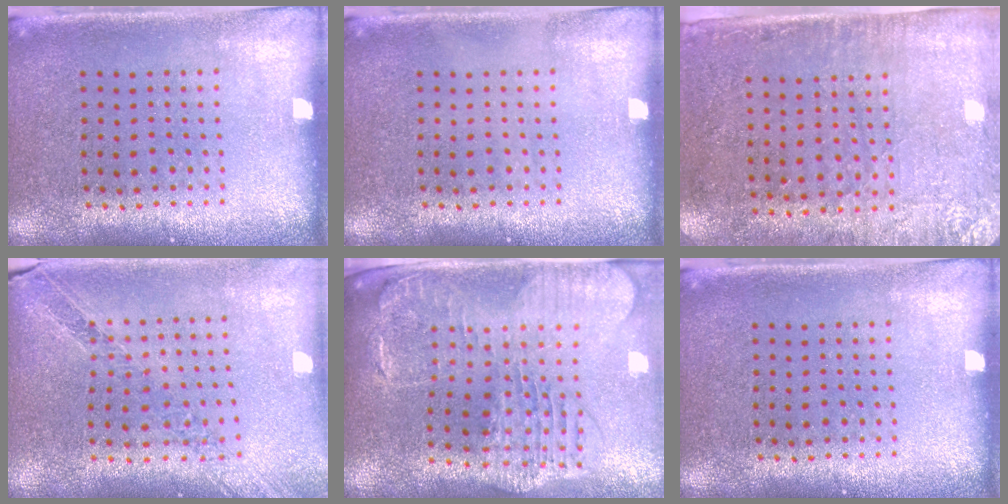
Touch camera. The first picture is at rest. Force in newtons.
{"total": 0.0}
{"total": 2.9, "press": 2.4, "slide": 1.6}
{"total": 1.1, "press": 1.1, "slide": 0.1}
{"total": 2.5, "press": 2.2, "slide": 1.2}
{"total": 0.0}